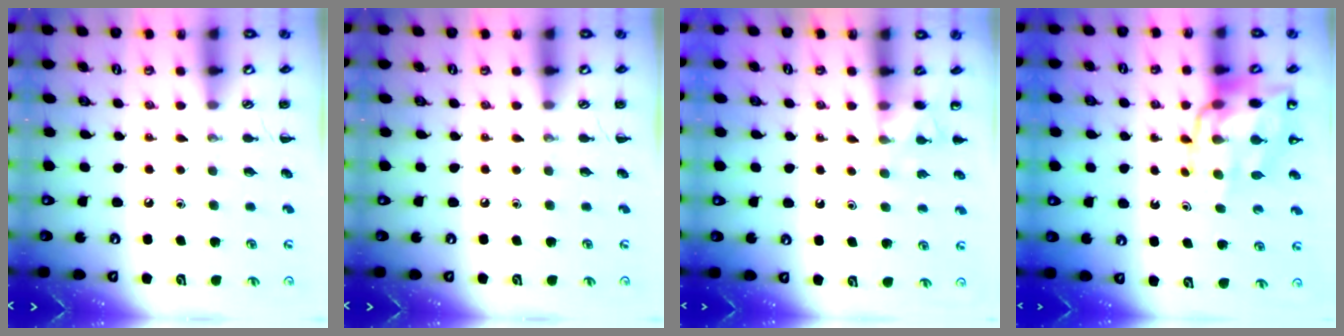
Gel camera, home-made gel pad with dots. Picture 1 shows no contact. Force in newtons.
{"total": 0.0}
{"total": 6.1, "press": 5.9, "slide": 1.6}
{"total": 14.1, "press": 13.7, "slide": 3.3}